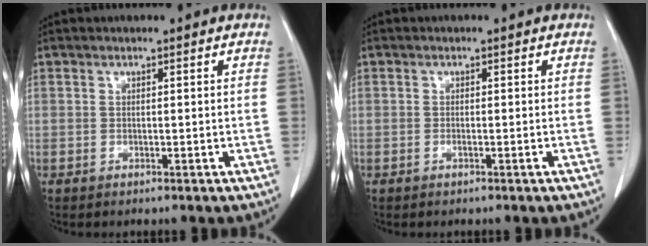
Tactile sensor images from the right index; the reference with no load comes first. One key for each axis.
{"total": 0.7, "fx": -0.4, "fy": 0.0, "fz": 0.6, "tx": -0.014, "ty": 0.000, "tz": -0.004}